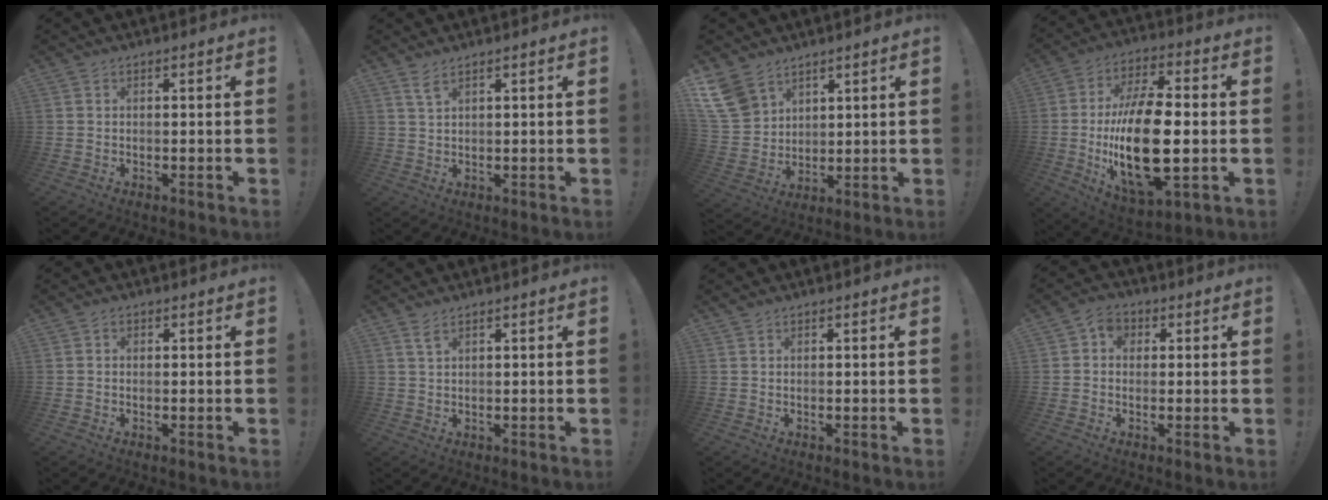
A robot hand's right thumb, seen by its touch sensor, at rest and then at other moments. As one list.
[{"total": 3.8, "force": [2.7, 0.9, 2.6], "torque": [-0.051, -0.009, 0.047]}, {"total": 11.1, "force": [7.5, 7.3, 3.8], "torque": [-0.073, -0.046, 0.153]}, {"total": 25.8, "force": [-2.1, 12.7, 22.4], "torque": [-0.440, -0.008, -0.032]}, {"total": 0.7, "force": [0.2, 0.6, -0.2], "torque": [0.003, 0.003, 0.004]}, {"total": 2.6, "force": [1.7, 0.9, 1.8], "torque": [-0.034, -0.003, 0.029]}, {"total": 0.6, "force": [0.4, 0.2, 0.3], "torque": [-0.006, -0.001, 0.009]}, {"total": 4.4, "force": [0.6, 3.8, 2.1], "torque": [-0.033, 0.008, 0.014]}]